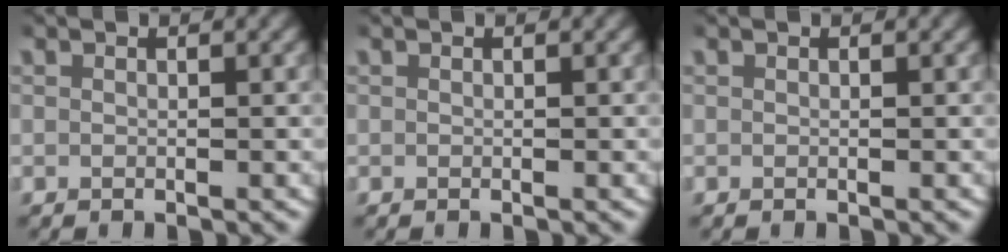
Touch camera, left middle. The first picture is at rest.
{"total": 0.0}
{"total": 0.0}